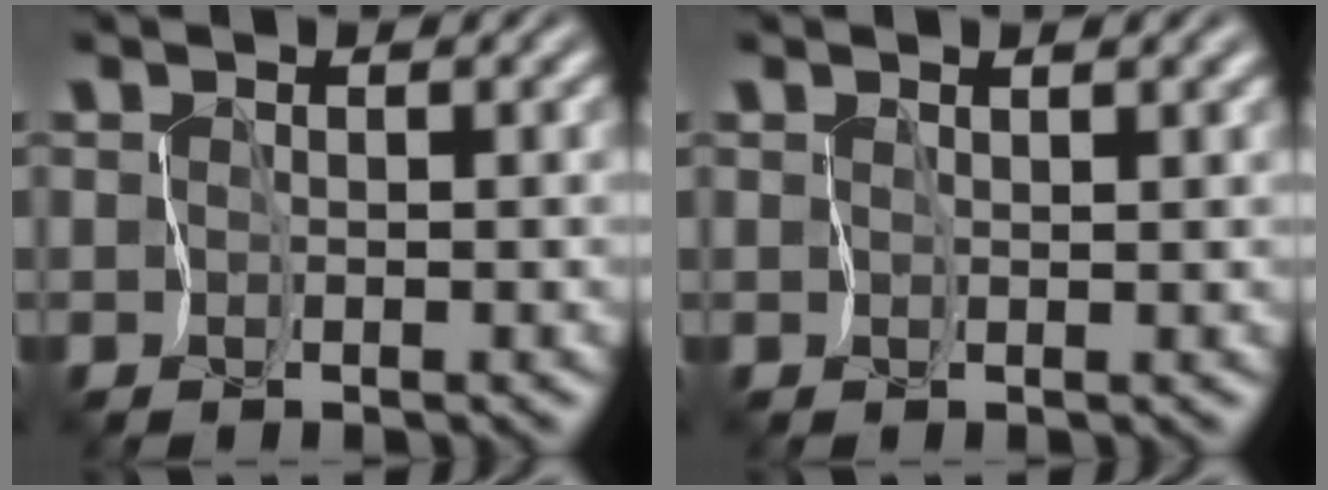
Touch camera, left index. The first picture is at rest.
{"total": 1.6, "force": [1.1, 0.3, 1.1], "torque": [-0.011, 0.001, 0.022]}